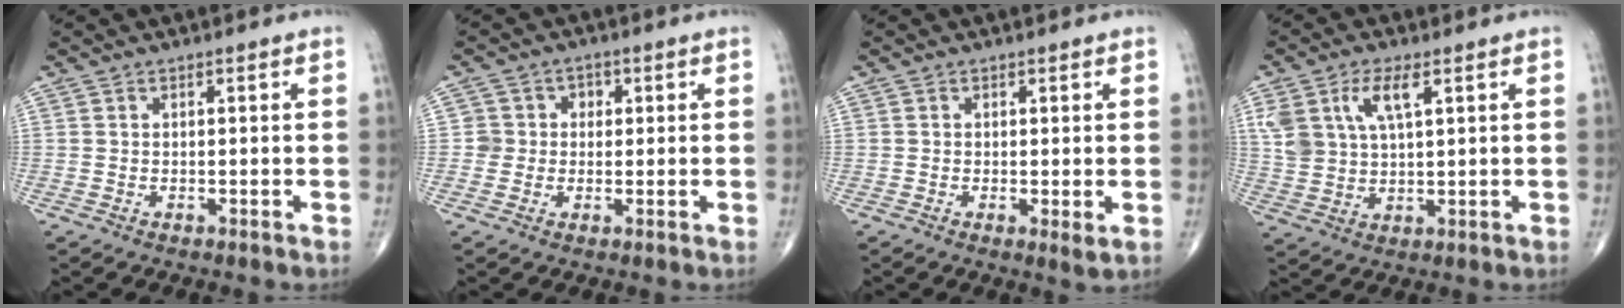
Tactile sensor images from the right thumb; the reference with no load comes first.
{"total": 3.7, "force": [0.2, 3.7, 0.3], "torque": [0.031, 0.010, -0.003]}
{"total": 2.0, "force": [-0.1, 0.4, 2.0], "torque": [-0.037, -0.010, -0.005]}
{"total": 8.5, "force": [3.8, 3.8, 6.6], "torque": [-0.137, -0.004, 0.079]}